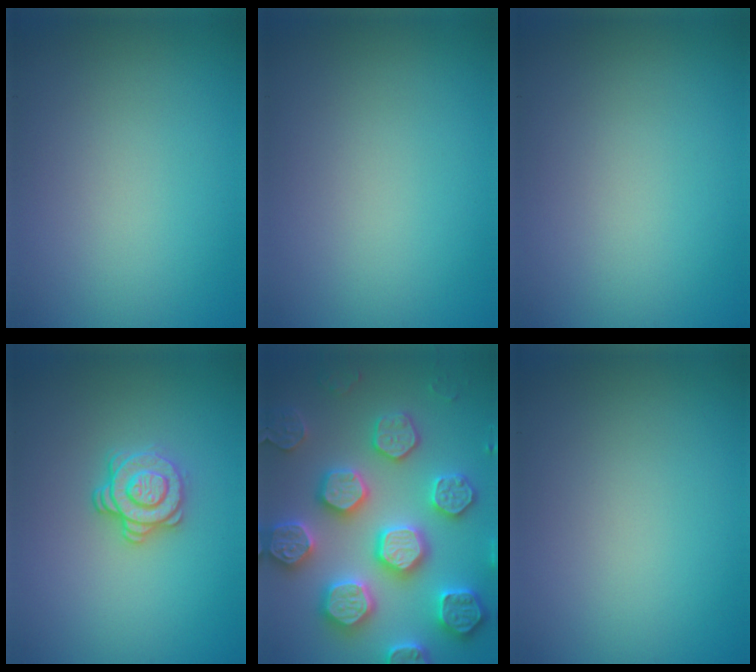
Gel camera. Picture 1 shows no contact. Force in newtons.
{"total": 0.0}
{"total": 0.0}
{"total": 3.0, "press": 2.6, "slide": 1.4}
{"total": 7.9, "press": 7.7, "slide": 1.7}
{"total": 0.0}